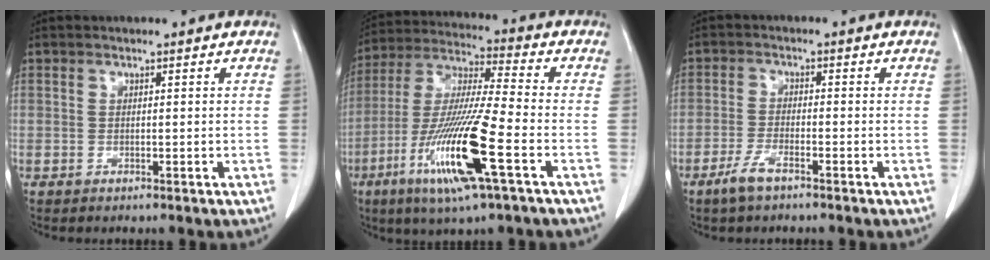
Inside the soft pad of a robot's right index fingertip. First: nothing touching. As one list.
[{"total": 17.5, "force": [-6.5, 0.6, 16.2], "torque": [-0.336, -0.025, -0.125]}, {"total": 3.7, "force": [-2.6, 0.7, 2.5], "torque": [-0.057, -0.004, -0.050]}]